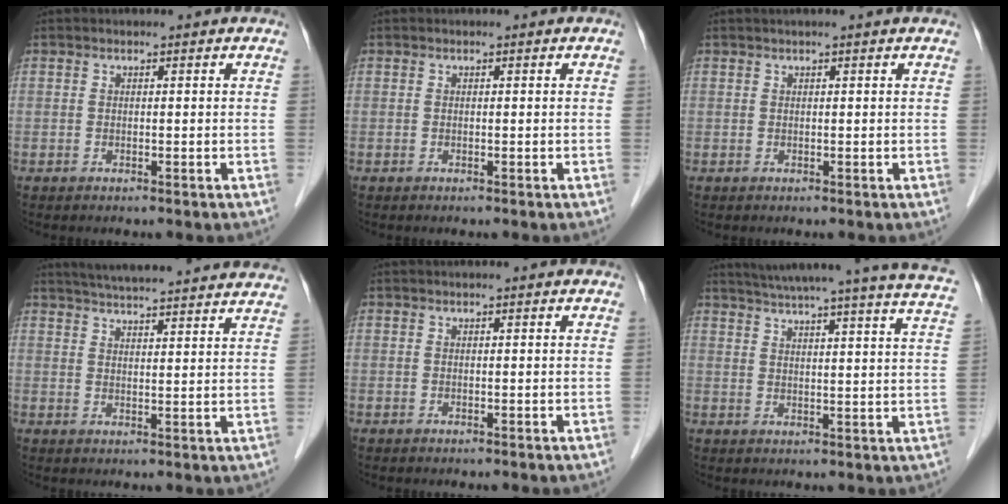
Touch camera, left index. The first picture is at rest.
{"total": 0.0}
{"total": 1.7, "force": [1.4, -0.4, 0.9], "torque": [-0.014, 0.018, 0.028]}
{"total": 22.9, "force": [21.3, 1.0, 8.3], "torque": [-0.131, -0.006, 0.268]}
{"total": 0.9, "force": [0.8, -0.1, 0.4], "torque": [-0.007, 0.008, 0.015]}
{"total": 26.0, "force": [23.1, -0.2, 11.9], "torque": [-0.186, -0.038, 0.281]}